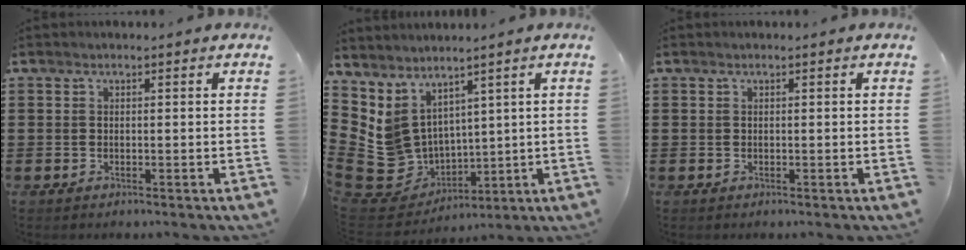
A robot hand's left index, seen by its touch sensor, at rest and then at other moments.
{"total": 7.0, "force": [1.9, 6.4, 2.3], "torque": [-0.107, -0.031, 0.041]}
{"total": 0.0}